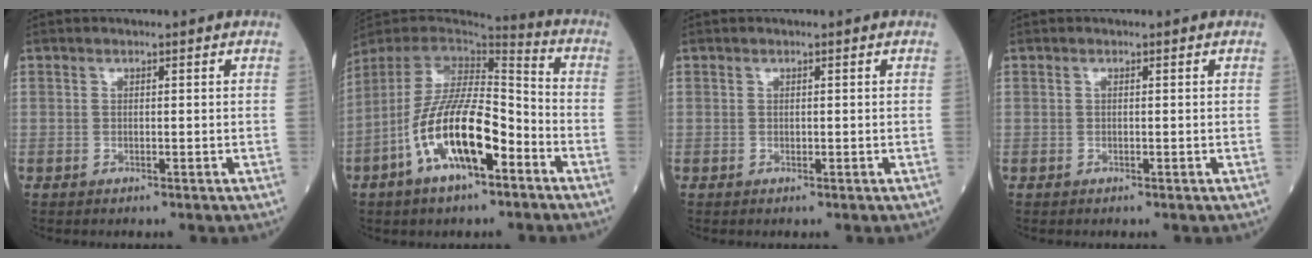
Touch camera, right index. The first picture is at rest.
{"total": 16.2, "force": [-6.9, 4.7, 13.9], "torque": [-0.276, 0.001, -0.123]}
{"total": 0.0}
{"total": 0.0}